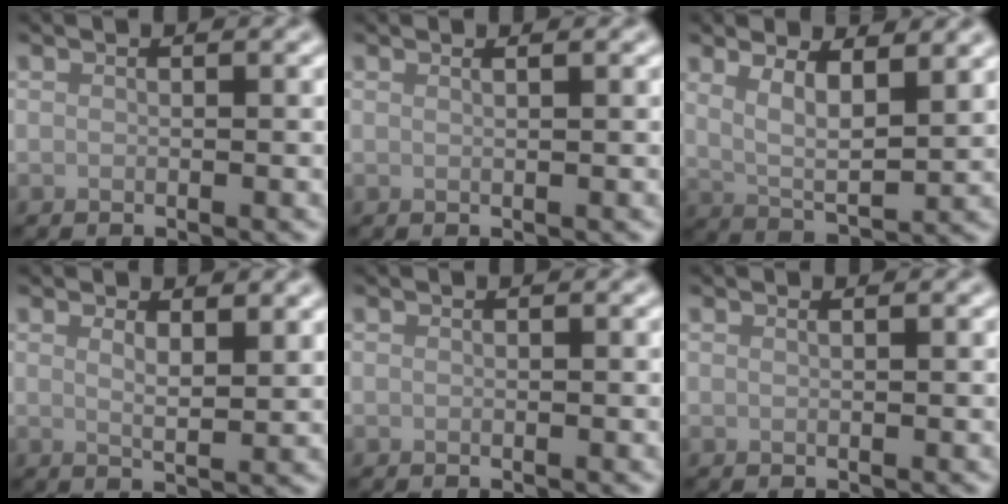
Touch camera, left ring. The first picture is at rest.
{"total": 1.1, "force": [0.7, 0.5, 0.7], "torque": [-0.002, 0.001, 0.000]}
{"total": 5.3, "force": [2.5, 1.8, 4.3], "torque": [-0.081, -0.008, 0.047]}
{"total": 2.4, "force": [1.5, 0.7, 1.8], "torque": [-0.024, -0.006, 0.027]}
{"total": 0.0}
{"total": 0.7, "force": [0.5, 0.3, 0.4], "torque": [-0.002, -0.001, 0.001]}